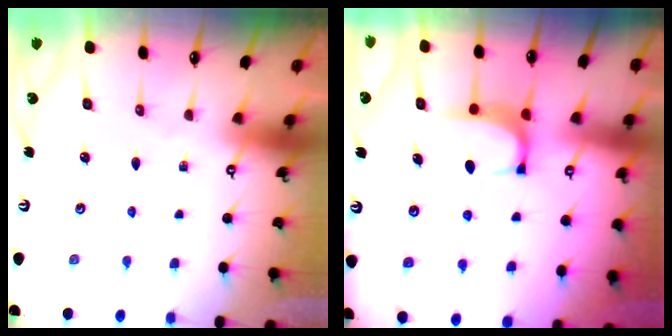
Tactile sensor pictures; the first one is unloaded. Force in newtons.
{"total": 1.7, "press": 1.7, "slide": 0.5}